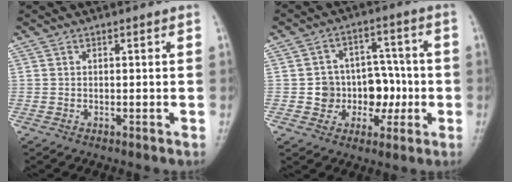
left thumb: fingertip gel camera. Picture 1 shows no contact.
{"total": 10.4, "force": [-1.8, 8.6, 5.6], "torque": [-0.025, 0.035, -0.024]}